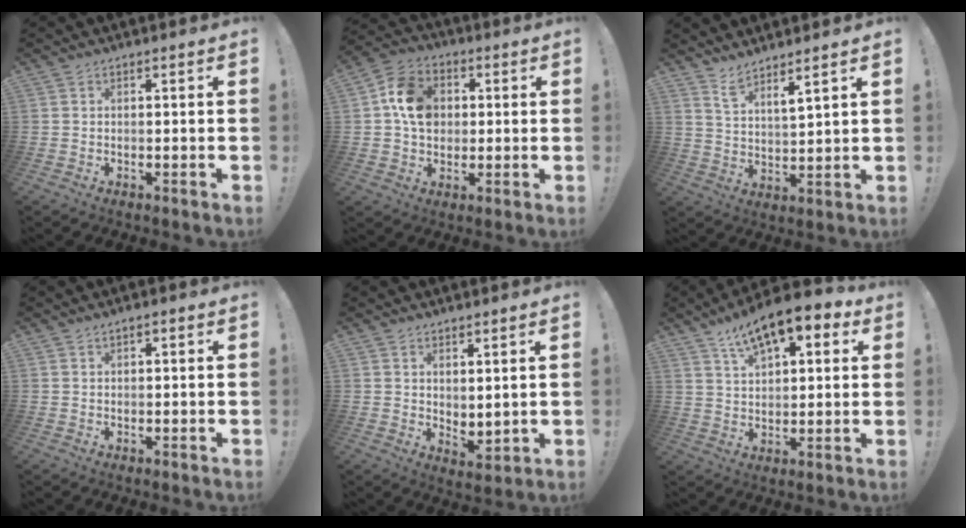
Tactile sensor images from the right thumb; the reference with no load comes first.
{"total": 13.0, "force": [2.0, 10.6, 7.2], "torque": [-0.109, 0.011, 0.042]}
{"total": 6.0, "force": [5.6, 0.0, 2.3], "torque": [-0.048, -0.032, 0.099]}
{"total": 0.6, "force": [0.3, 0.3, 0.4], "torque": [-0.012, 0.004, 0.007]}
{"total": 3.9, "force": [2.6, 2.1, 2.1], "torque": [-0.025, -0.023, 0.051]}
{"total": 12.6, "force": [8.0, 5.1, 8.3], "torque": [-0.137, -0.042, 0.142]}